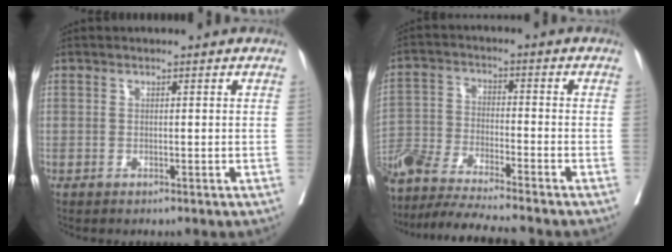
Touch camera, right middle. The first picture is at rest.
{"total": 14.7, "force": [-13.3, -0.3, 6.3], "torque": [-0.120, -0.019, -0.236]}